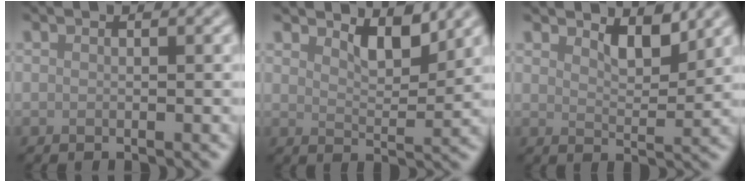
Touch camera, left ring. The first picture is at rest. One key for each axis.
{"total": 3.0, "fx": 2.3, "fy": 0.9, "fz": 1.8, "tx": -0.035, "ty": -0.009, "tz": 0.036}
{"total": 2.7, "fx": 2.1, "fy": 0.8, "fz": 1.5, "tx": -0.030, "ty": -0.009, "tz": 0.031}